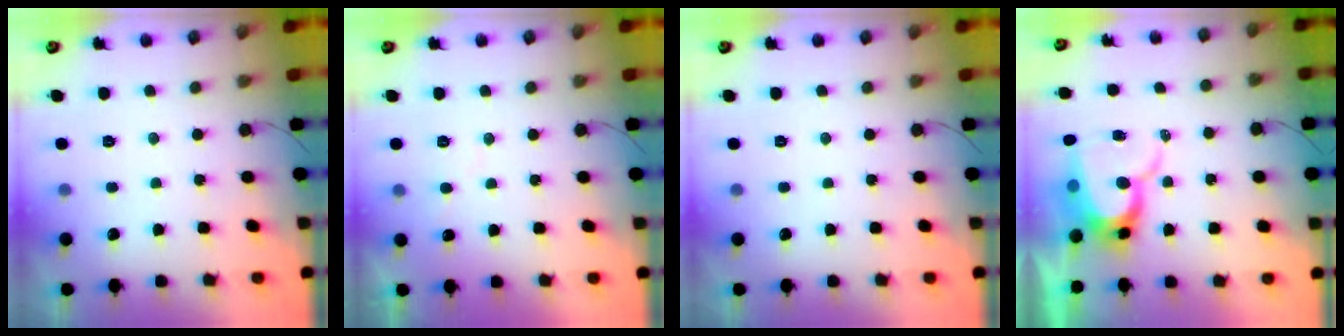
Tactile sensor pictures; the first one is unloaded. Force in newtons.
{"total": 4.7, "press": 4.7, "slide": 0.4}
{"total": 0.0}
{"total": 11.4, "press": 11.3, "slide": 1.1}